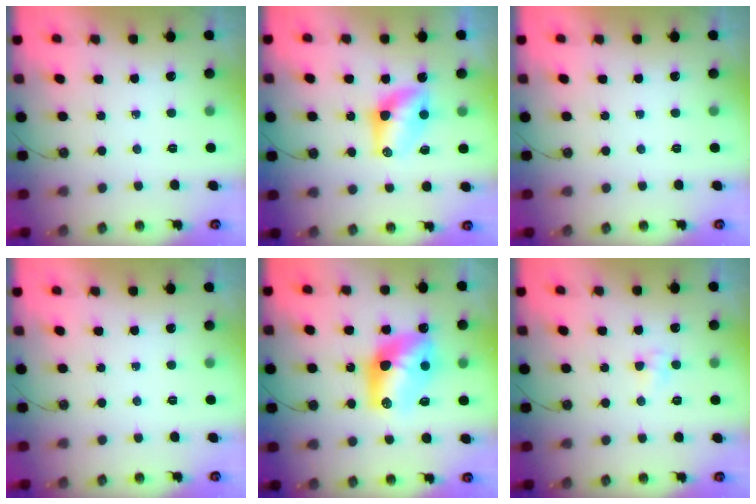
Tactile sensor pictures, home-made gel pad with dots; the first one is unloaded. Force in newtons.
{"total": 8.2, "press": 8.2, "slide": 0.7}
{"total": 0.0}
{"total": 0.0}
{"total": 13.0, "press": 13.0, "slide": 0.9}
{"total": 3.6, "press": 3.5, "slide": 0.4}